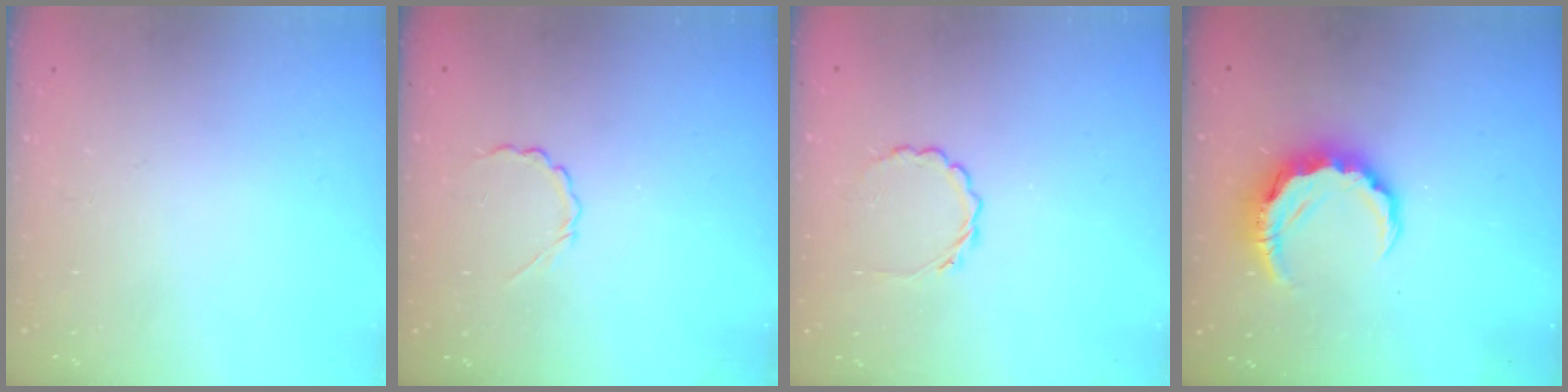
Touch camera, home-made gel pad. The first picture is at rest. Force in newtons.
{"total": 4.0, "press": 3.8, "slide": 1.1}
{"total": 2.5, "press": 2.2, "slide": 1.1}
{"total": 8.5, "press": 8.3, "slide": 1.6}